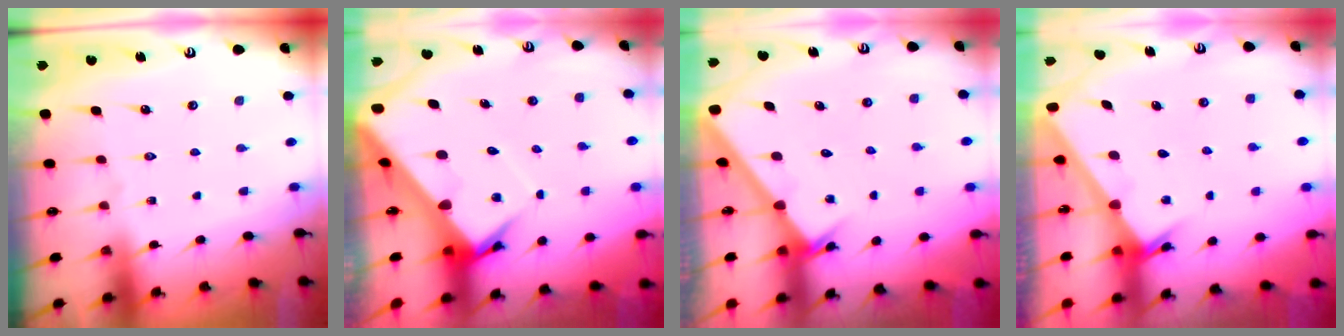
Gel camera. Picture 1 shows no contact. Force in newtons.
{"total": 8.3, "press": 8.3, "slide": 0.8}
{"total": 2.6, "press": 2.6, "slide": 0.1}
{"total": 2.5, "press": 2.5, "slide": 0.2}